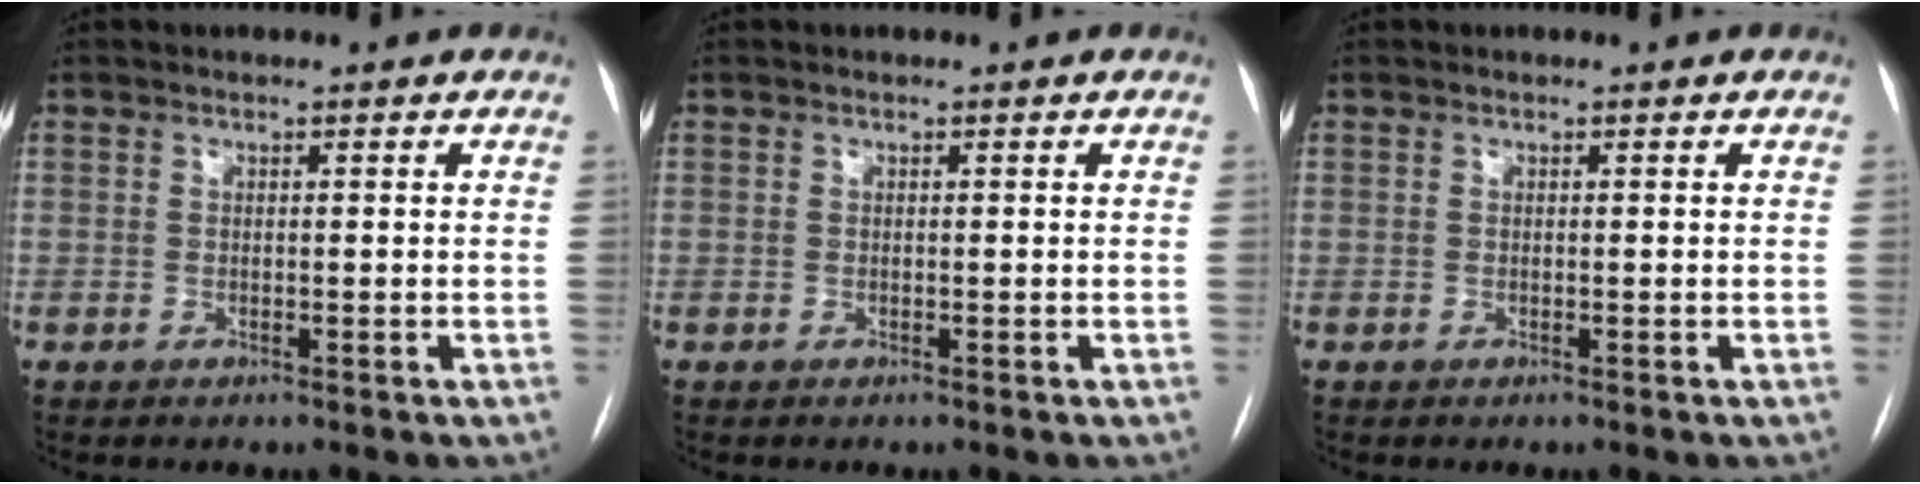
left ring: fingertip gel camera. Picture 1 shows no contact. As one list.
[{"total": 0.0}, {"total": 0.0}]